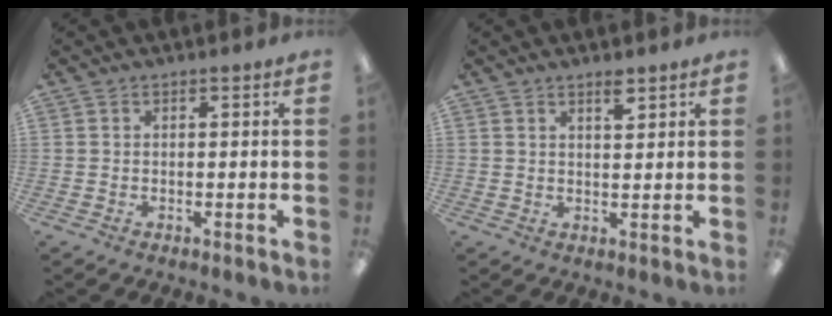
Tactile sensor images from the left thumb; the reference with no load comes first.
{"total": 3.2, "force": [2.5, 0.9, 1.8], "torque": [-0.016, -0.012, 0.040]}